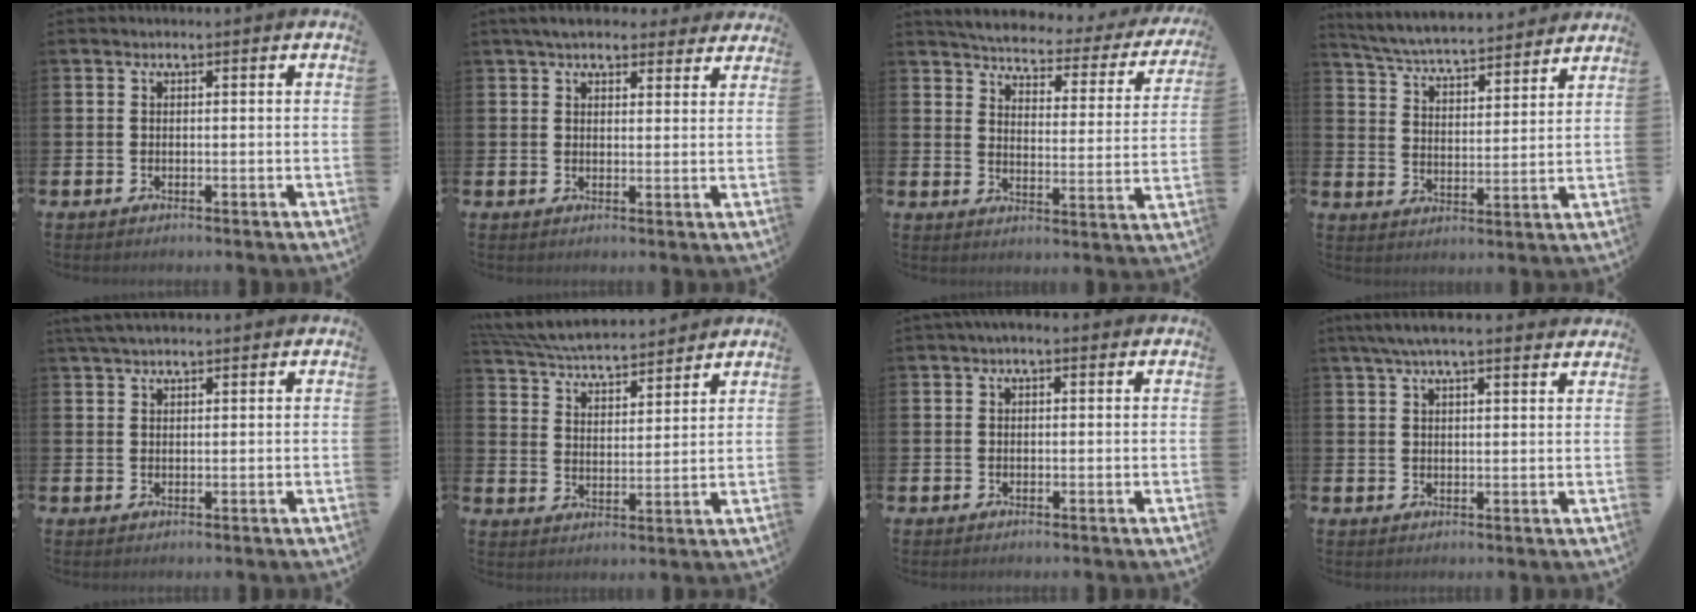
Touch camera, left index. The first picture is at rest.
{"total": 4.9, "force": [4.4, 1.7, 1.4], "torque": [-0.025, -0.016, 0.079]}
{"total": 4.1, "force": [3.9, 0.9, 1.2], "torque": [-0.045, -0.036, 0.057]}
{"total": 6.0, "force": [5.9, 0.4, 1.1], "torque": [-0.046, -0.048, 0.100]}
{"total": 2.8, "force": [2.5, 0.7, 1.3], "torque": [-0.022, -0.002, 0.044]}
{"total": 6.0, "force": [5.9, 0.5, 0.9], "torque": [-0.043, -0.047, 0.102]}
{"total": 1.0, "force": [0.6, 0.5, 0.5], "torque": [-0.004, 0.004, 0.009]}
{"total": 5.4, "force": [4.8, 0.6, 2.4], "torque": [-0.051, -0.011, 0.086]}